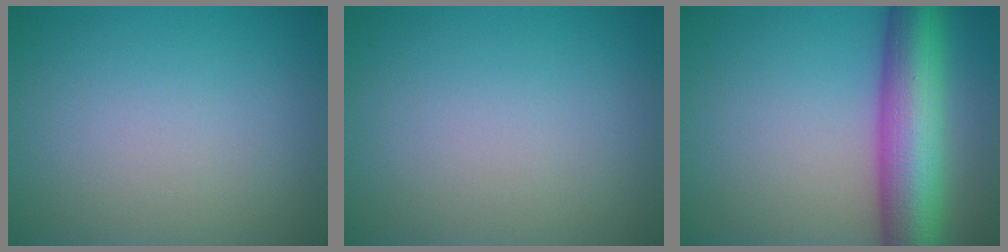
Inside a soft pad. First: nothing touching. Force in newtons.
{"total": 0.0}
{"total": 10.8, "press": 10.8, "slide": 0.4}